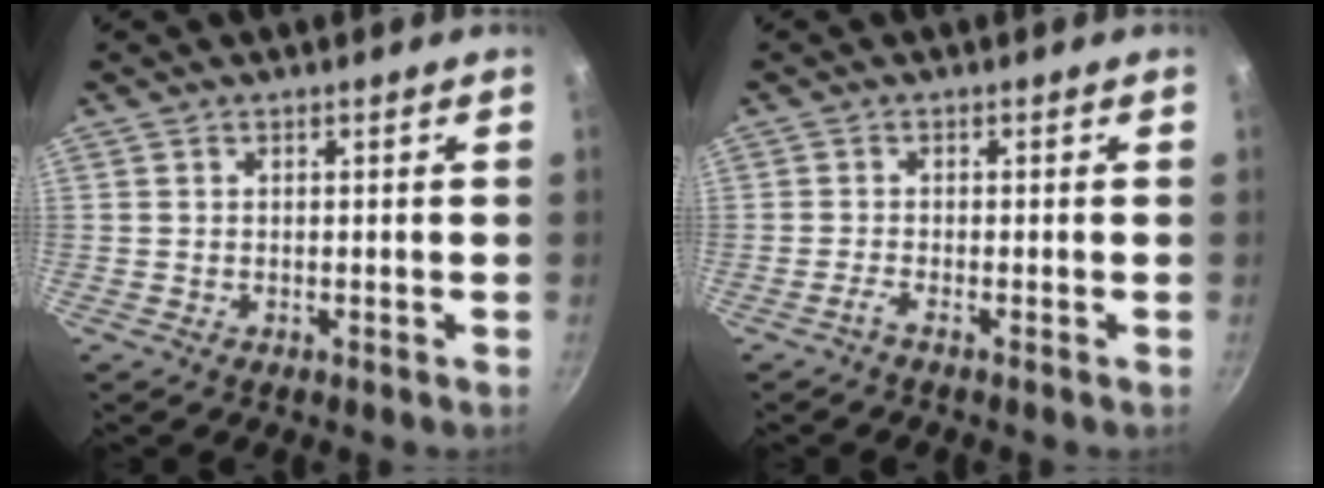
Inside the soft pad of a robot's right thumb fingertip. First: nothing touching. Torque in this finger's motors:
{"motor_torque": [0.57, 0.31, -0.02, -0.58, -0.02]}